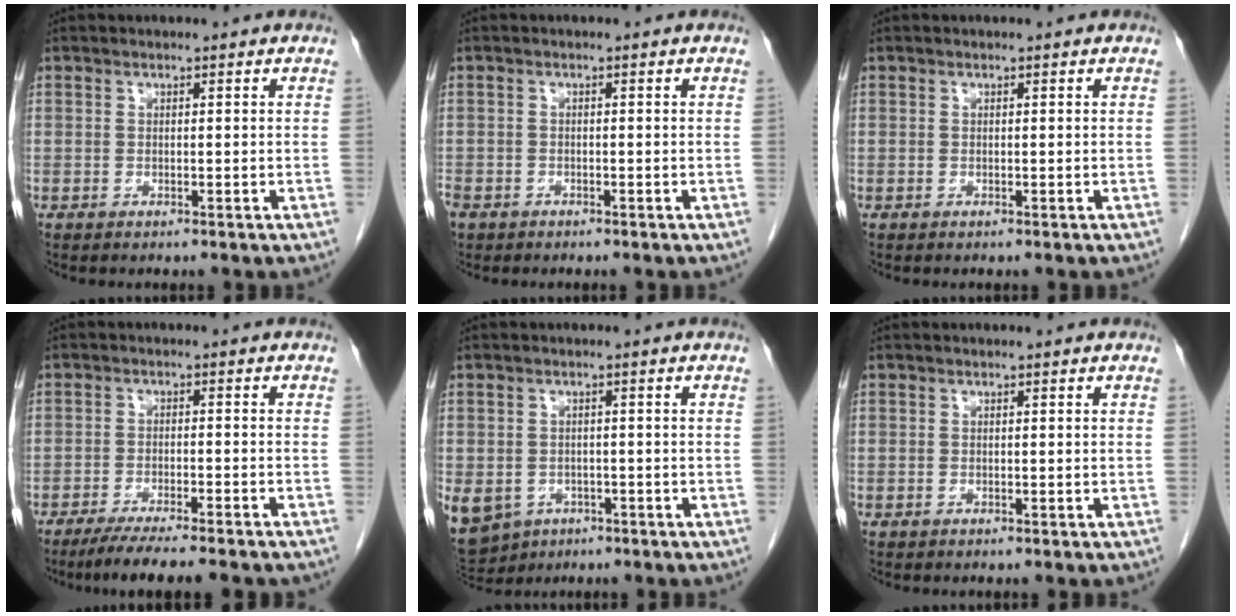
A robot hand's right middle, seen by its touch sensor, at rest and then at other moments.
{"total": 3.7, "force": [-2.6, 2.3, 1.3], "torque": [-0.038, -0.005, -0.047]}
{"total": 0.0}
{"total": 10.7, "force": [-9.1, 0.5, 5.7], "torque": [-0.071, -0.021, -0.136]}
{"total": 16.1, "force": [-7.5, 12.8, 6.4], "torque": [-0.208, -0.011, -0.097]}
{"total": 0.0}